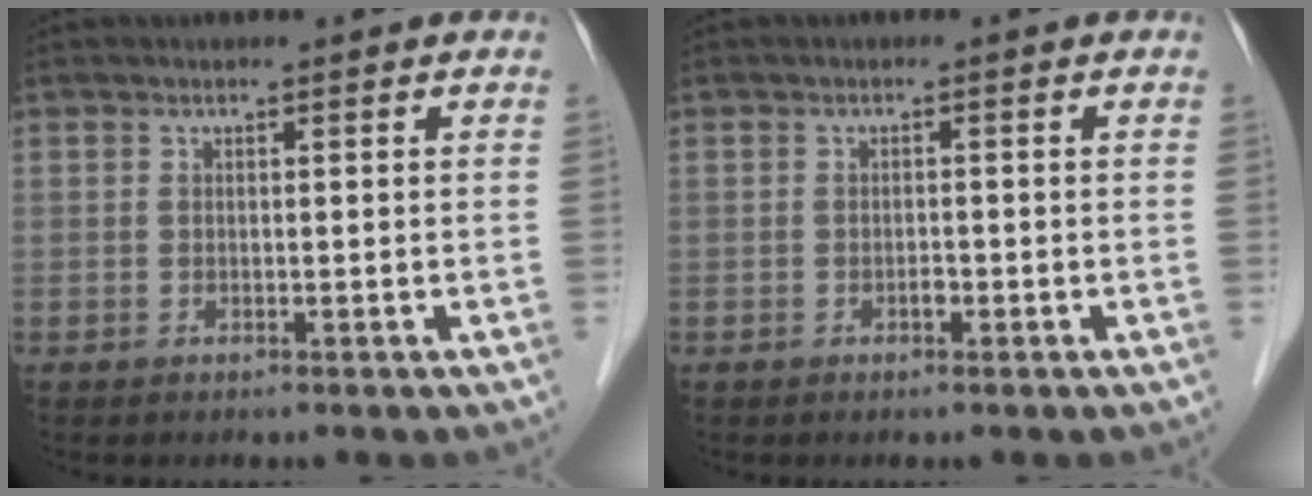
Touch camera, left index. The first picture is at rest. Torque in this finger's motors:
{"motor_torque": [0.25, 0.26, -0.06, 0.01]}